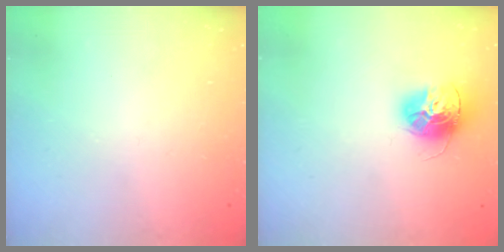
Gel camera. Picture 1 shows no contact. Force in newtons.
{"total": 13.7, "press": 13.7, "slide": 1.2}